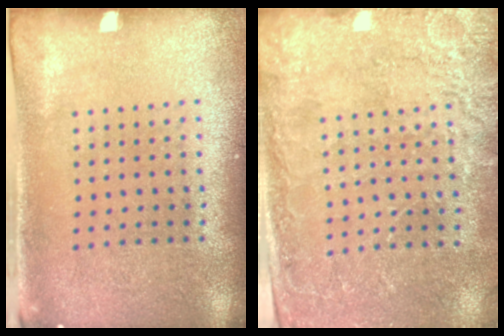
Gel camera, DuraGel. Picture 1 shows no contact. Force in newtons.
{"total": 2.6, "press": 2.6, "slide": 0.3}